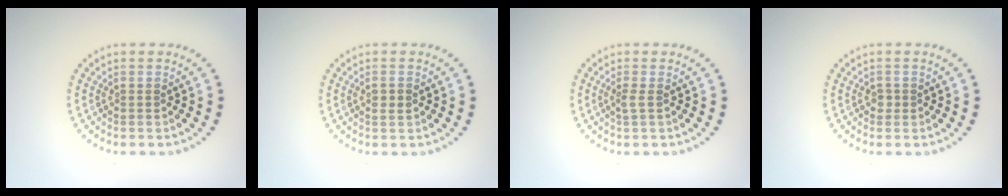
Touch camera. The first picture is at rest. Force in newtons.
{"total": 1.1, "press": 1.0, "slide": 0.5}
{"total": 1.0, "press": 0.8, "slide": 0.6}
{"total": 0.7, "press": 0.6, "slide": 0.4}